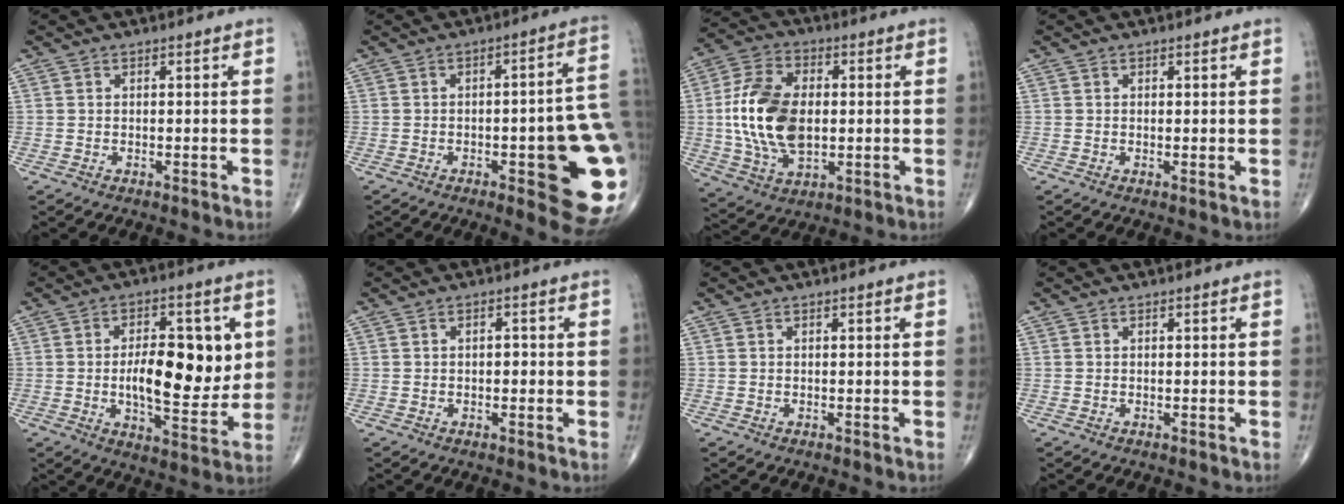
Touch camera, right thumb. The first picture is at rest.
{"total": 19.1, "force": [-3.4, 5.1, 18.1], "torque": [-0.177, 0.014, -0.028]}
{"total": 16.6, "force": [0.1, 10.0, 13.2], "torque": [-0.250, 0.006, 0.004]}
{"total": 0.8, "force": [0.1, 0.2, 0.7], "torque": [-0.014, -0.004, 0.001]}
{"total": 15.5, "force": [1.3, 7.1, 13.7], "torque": [-0.174, -0.013, 0.024]}
{"total": 1.4, "force": [-0.1, 0.9, 1.1], "torque": [-0.008, 0.004, -0.005]}
{"total": 0.0}
{"total": 0.0}